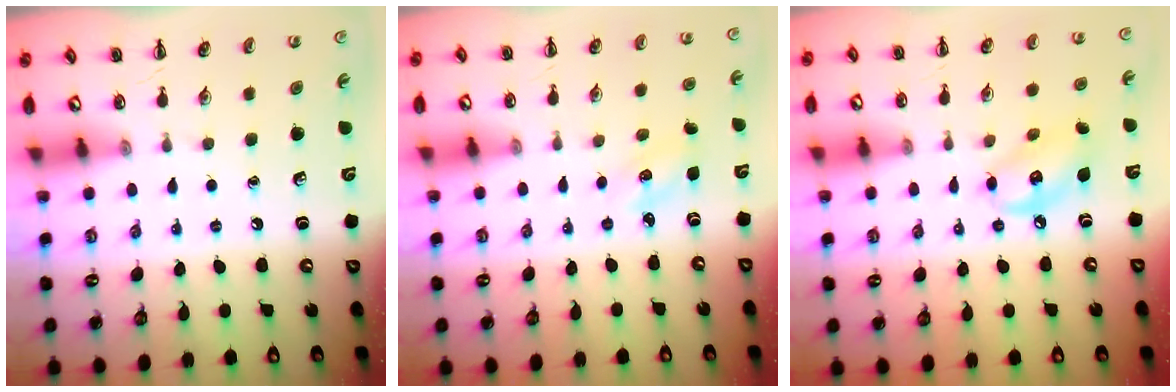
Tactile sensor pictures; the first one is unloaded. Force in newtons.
{"total": 1.8, "press": 1.7, "slide": 0.5}
{"total": 8.9, "press": 8.7, "slide": 1.6}